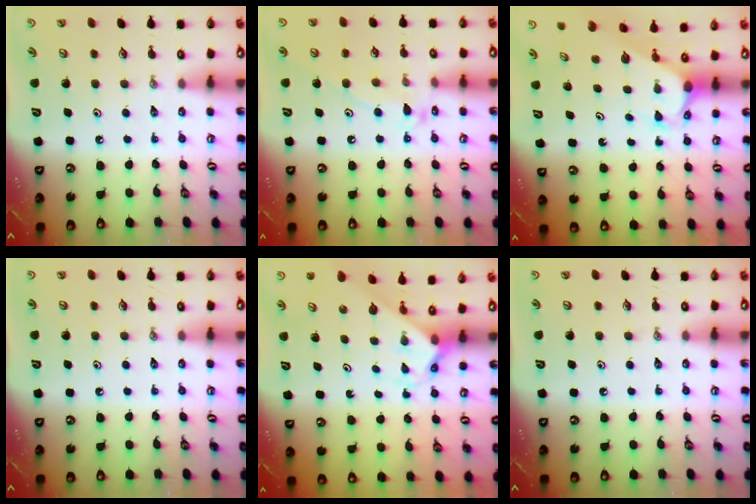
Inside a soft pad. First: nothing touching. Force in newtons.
{"total": 10.3, "press": 10.3, "slide": 0.6}
{"total": 2.6, "press": 2.6, "slide": 0.1}
{"total": 0.0}
{"total": 2.2, "press": 2.2, "slide": 0.1}
{"total": 0.0}